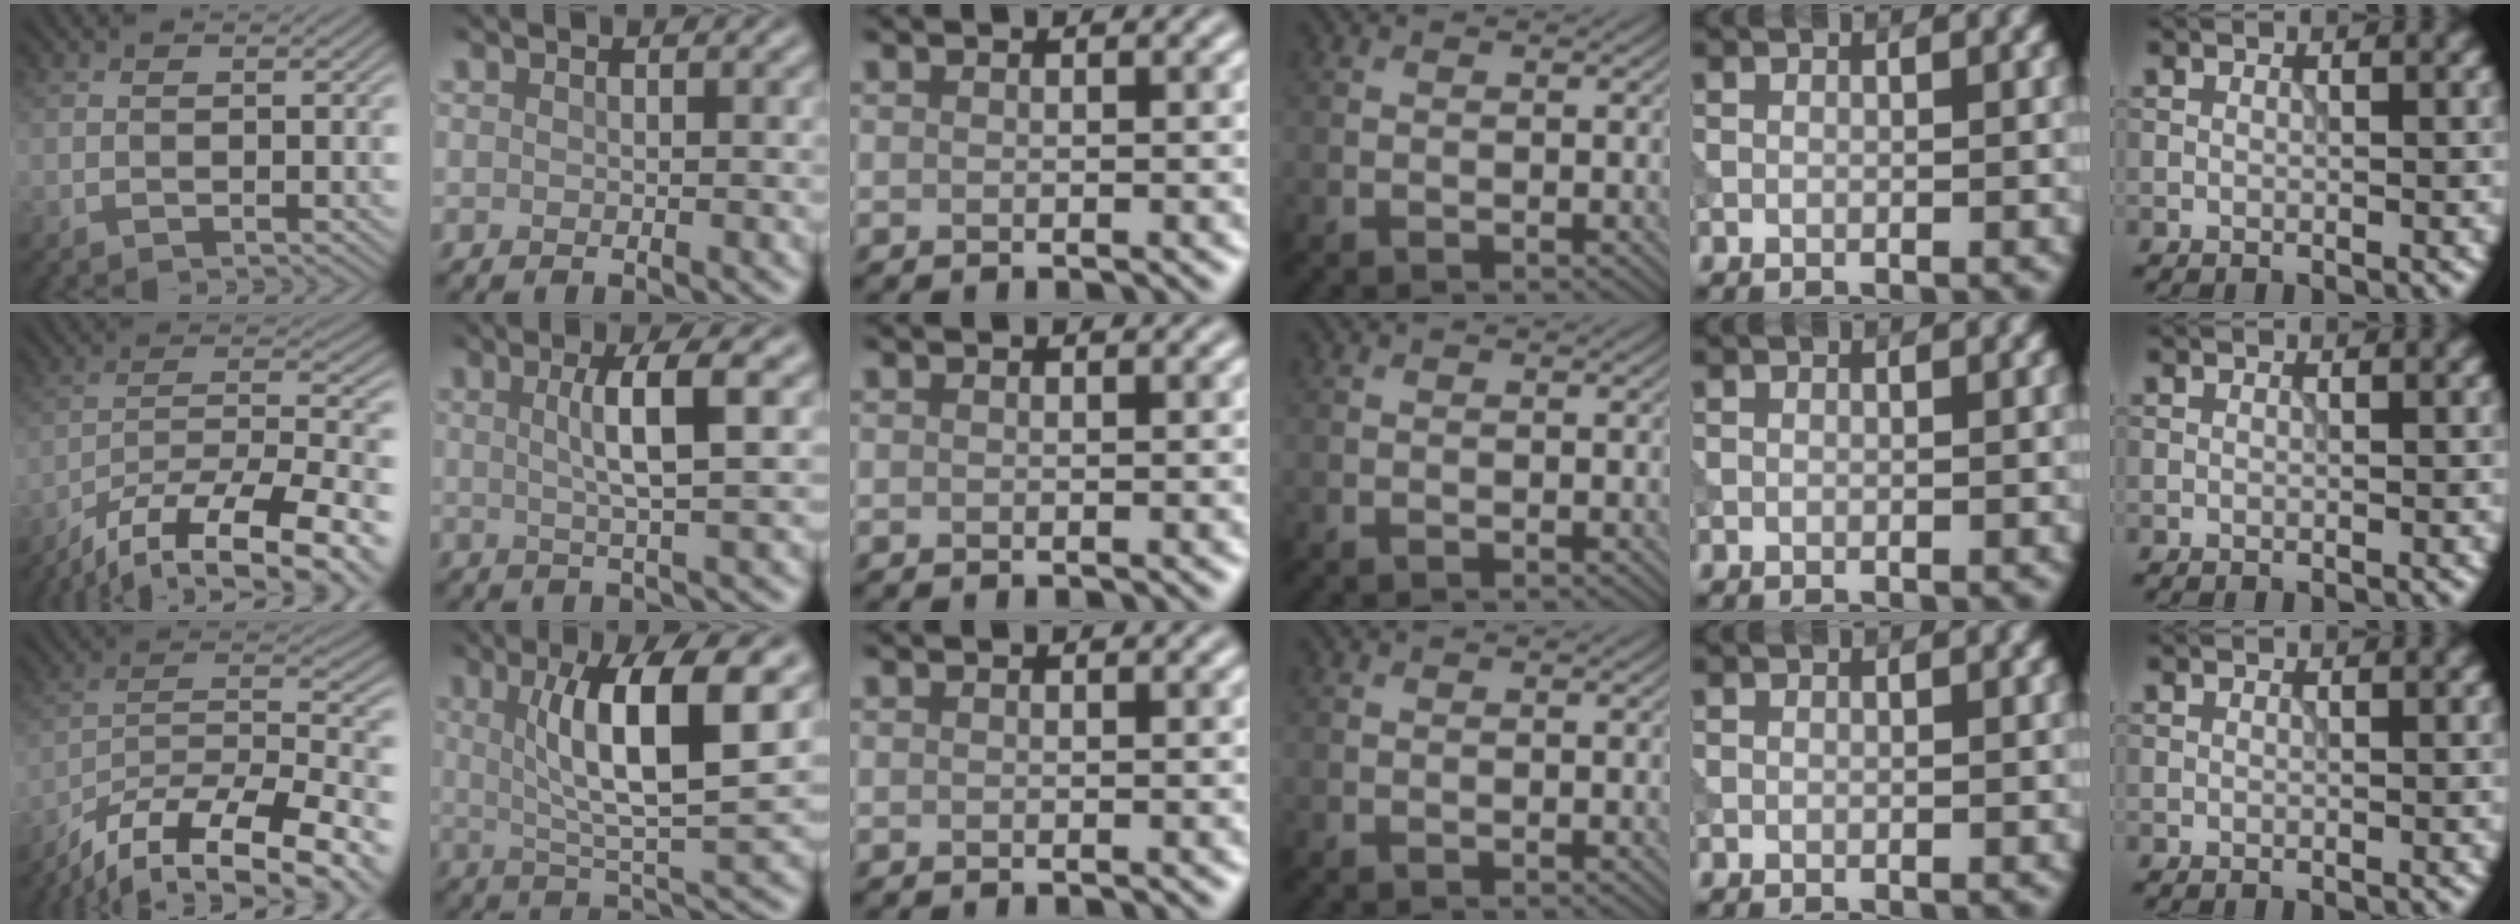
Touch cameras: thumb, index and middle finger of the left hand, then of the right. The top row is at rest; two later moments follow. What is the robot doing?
{"motion": "extract", "object": "tissue"}